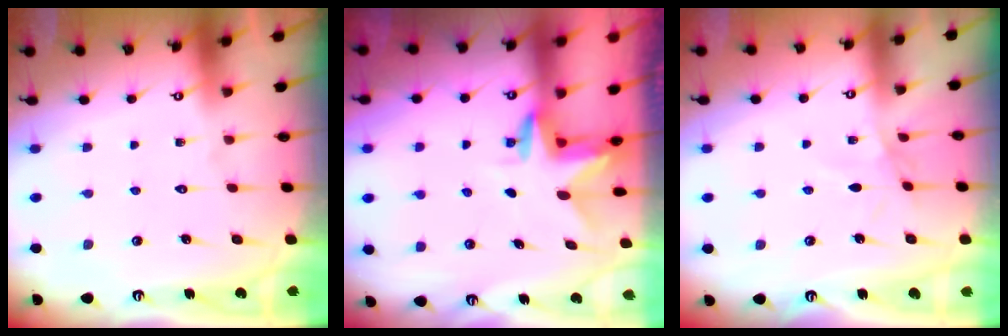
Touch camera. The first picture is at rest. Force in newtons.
{"total": 3.0, "press": 3.0, "slide": 0.2}
{"total": 2.7, "press": 2.7, "slide": 0.5}